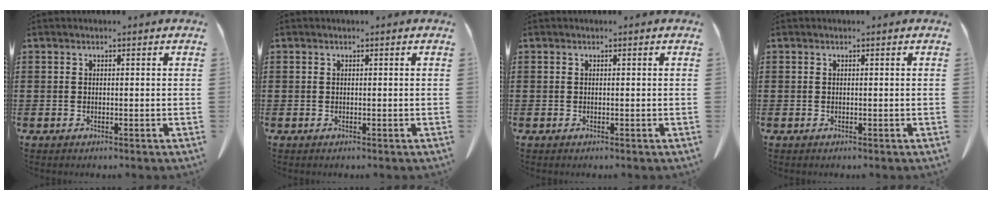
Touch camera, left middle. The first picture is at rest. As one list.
[{"total": 0.0}, {"total": 0.0}, {"total": 0.0}]